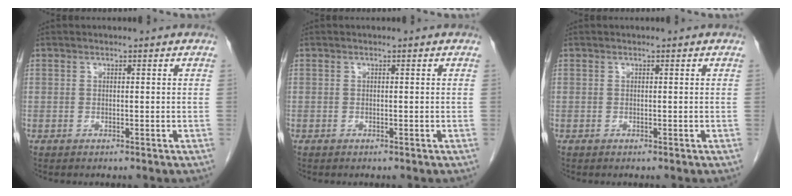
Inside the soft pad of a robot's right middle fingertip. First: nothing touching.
{"total": 0.0}
{"total": 0.0}